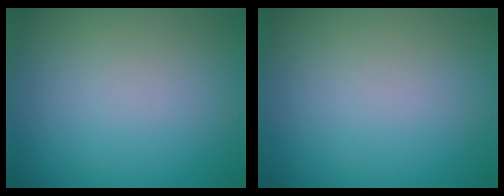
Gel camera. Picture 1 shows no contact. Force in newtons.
{"total": 0.0}